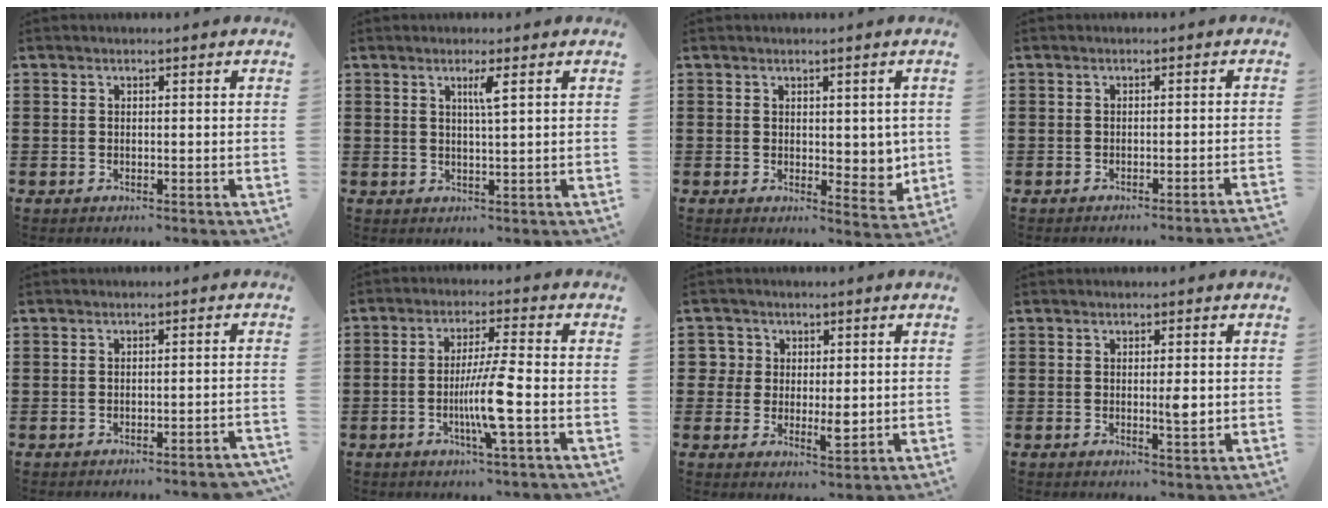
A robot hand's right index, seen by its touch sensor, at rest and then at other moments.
{"total": 2.3, "force": [0.9, -0.3, 2.1], "torque": [-0.043, -0.004, 0.013]}
{"total": 3.8, "force": [1.4, 2.6, 2.4], "torque": [-0.028, 0.001, 0.024]}
{"total": 1.4, "force": [-1.2, -0.5, 0.6], "torque": [-0.012, -0.002, -0.023]}
{"total": 1.4, "force": [-1.4, 0.0, 0.4], "torque": [-0.009, 0.000, -0.027]}
{"total": 7.8, "force": [-2.1, -0.2, 7.5], "torque": [-0.146, -0.018, -0.044]}
{"total": 4.4, "force": [0.8, 3.6, 2.4], "torque": [-0.050, 0.007, 0.014]}
{"total": 2.9, "force": [0.0, 0.6, 2.9], "torque": [-0.051, -0.003, 0.000]}